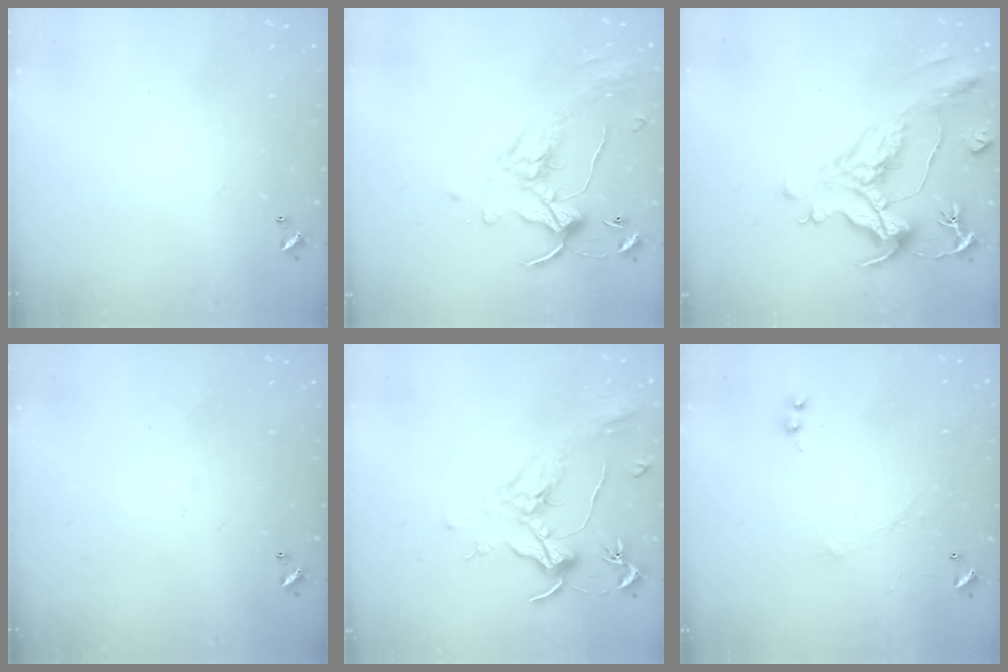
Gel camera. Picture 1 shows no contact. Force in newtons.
{"total": 1.1, "press": 0.4, "slide": 1.0}
{"total": 1.9, "press": 0.9, "slide": 1.7}
{"total": 0.0}
{"total": 1.9, "press": 1.7, "slide": 0.9}
{"total": 0.0}